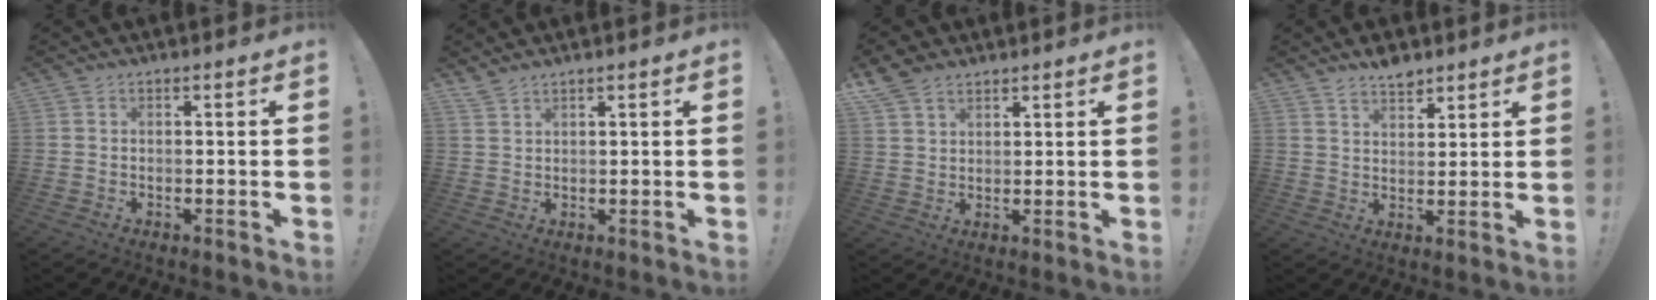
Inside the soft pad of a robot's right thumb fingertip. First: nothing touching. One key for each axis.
{"total": 2.4, "fx": 2.2, "fy": 0.5, "fz": 0.9, "tx": -0.023, "ty": -0.010, "tz": 0.043}
{"total": 6.6, "fx": 4.9, "fy": 3.7, "fz": 2.4, "tx": -0.045, "ty": -0.019, "tz": 0.095}
{"total": 5.4, "fx": 4.6, "fy": 2.5, "fz": 1.5, "tx": -0.004, "ty": -0.035, "tz": 0.081}